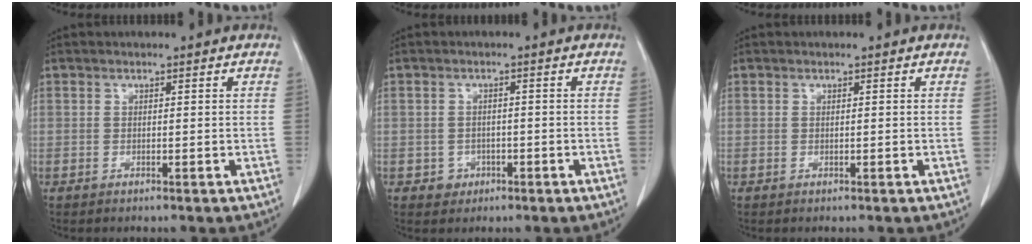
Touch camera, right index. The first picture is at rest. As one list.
[{"total": 2.3, "force": [-1.0, 2.0, 0.4], "torque": [0.001, 0.010, -0.010]}, {"total": 0.0}]